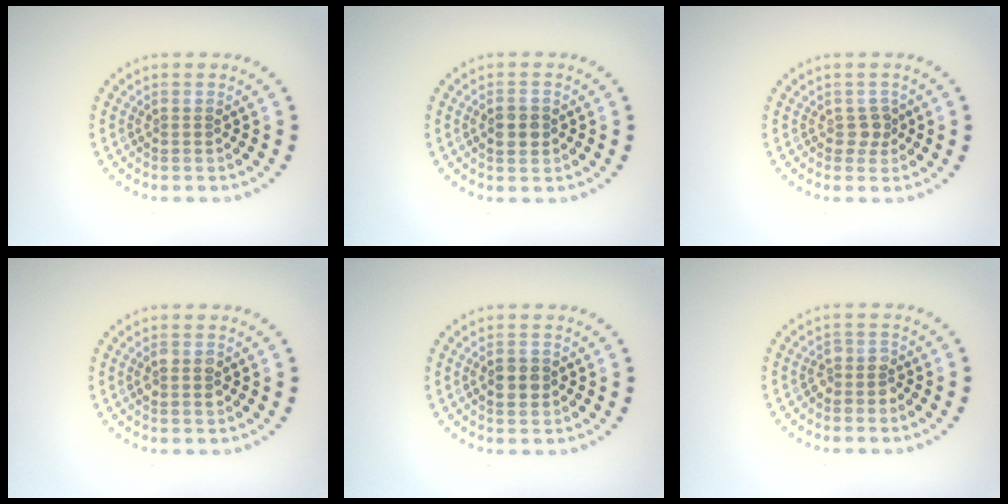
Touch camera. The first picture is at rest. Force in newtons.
{"total": 2.5, "press": 2.5, "slide": 0.2}
{"total": 1.3, "press": 1.1, "slide": 0.7}
{"total": 1.5, "press": 1.5, "slide": 0.1}
{"total": 2.6, "press": 2.6, "slide": 0.2}
{"total": 1.7, "press": 1.5, "slide": 0.9}